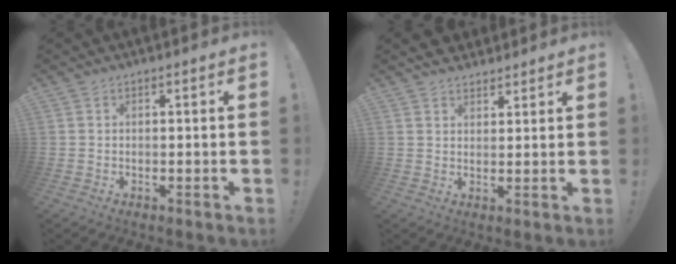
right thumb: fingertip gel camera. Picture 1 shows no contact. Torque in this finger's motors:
{"motor_torque": [0.71, 1.38, 1.33, 1.44, 0.17]}